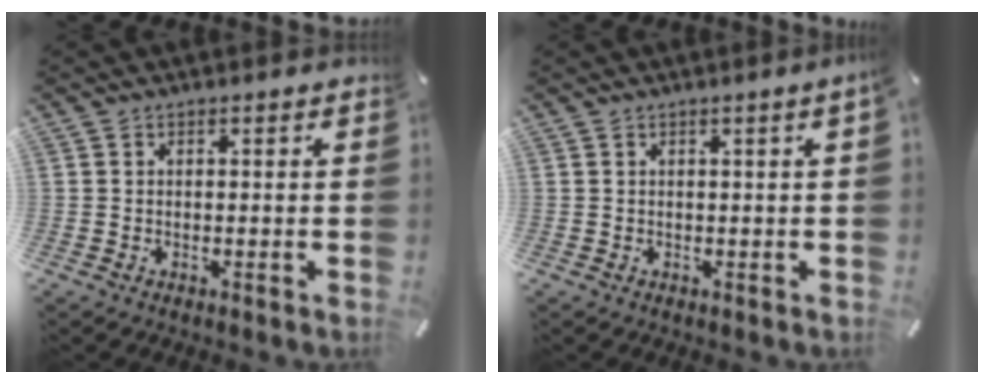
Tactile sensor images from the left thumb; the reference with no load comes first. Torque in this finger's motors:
{"motor_torque": [0.34, 0.43, 0.28, 0.26, 0.00]}